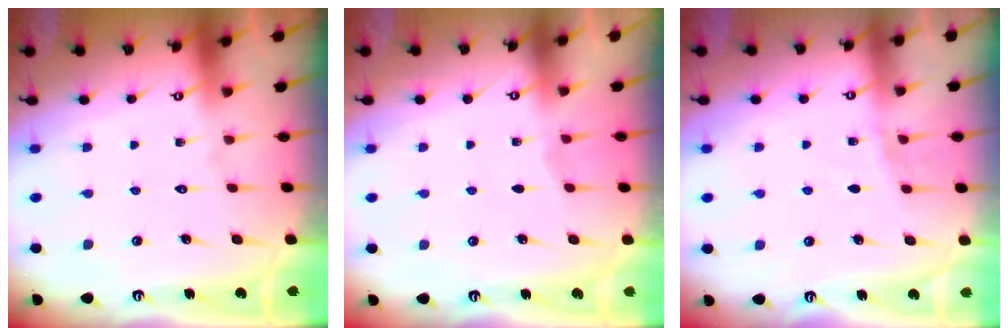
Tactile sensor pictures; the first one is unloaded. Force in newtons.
{"total": 1.4, "press": 1.4, "slide": 0.3}
{"total": 4.3, "press": 4.3, "slide": 0.5}